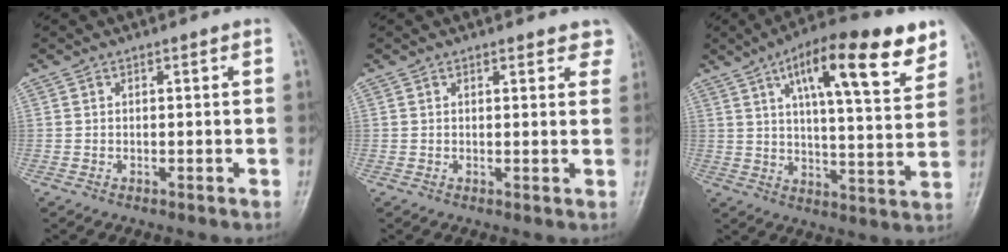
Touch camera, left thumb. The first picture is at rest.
{"total": 4.3, "force": [3.6, 1.6, 1.7], "torque": [0.010, -0.010, 0.031]}
{"total": 19.4, "force": [10.6, 5.6, 15.2], "torque": [-0.198, -0.028, 0.160]}